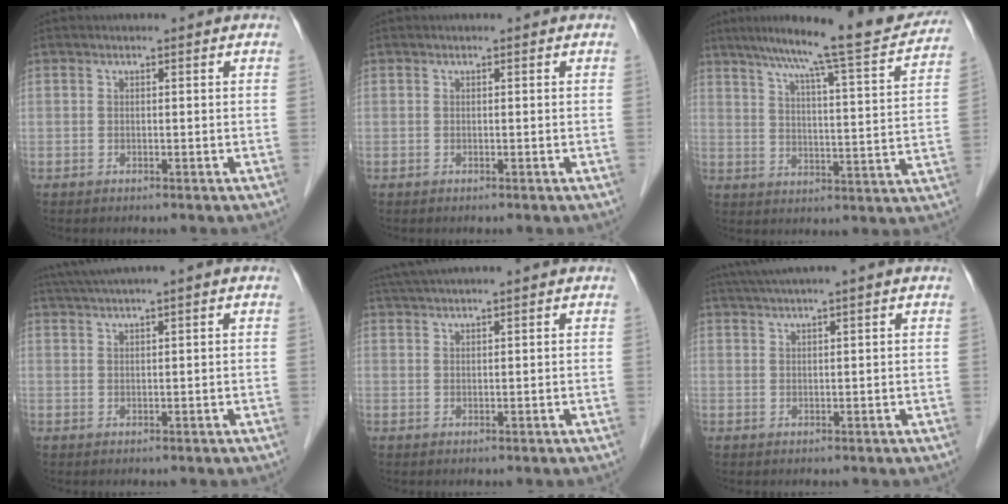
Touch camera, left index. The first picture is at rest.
{"total": 0.0}
{"total": 18.7, "force": [16.4, 0.4, 9.1], "torque": [-0.136, -0.015, 0.219]}
{"total": 5.3, "force": [4.1, -1.0, 3.2], "torque": [-0.059, 0.031, 0.075]}
{"total": 7.1, "force": [6.2, -0.7, 3.4], "torque": [-0.055, 0.044, 0.095]}
{"total": 6.2, "force": [4.9, -1.1, 3.6], "torque": [-0.058, 0.035, 0.081]}